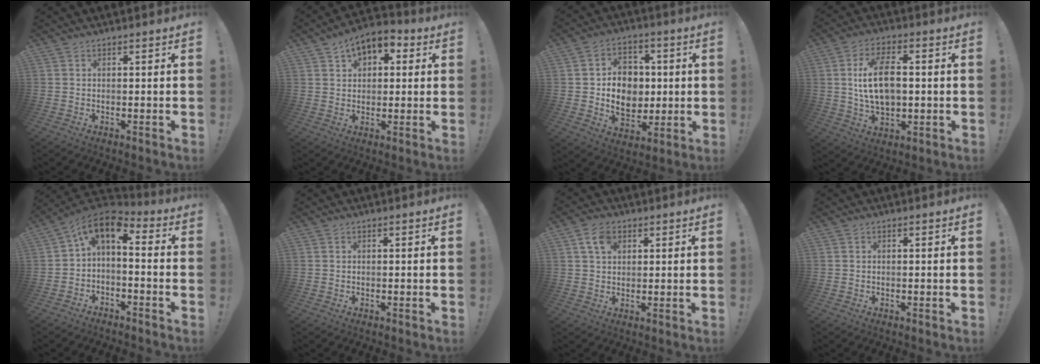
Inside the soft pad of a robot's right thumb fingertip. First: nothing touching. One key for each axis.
{"total": 7.4, "fx": 4.0, "fy": 4.8, "fz": 4.0, "tx": -0.055, "ty": -0.016, "tz": 0.074}
{"total": 13.3, "fx": 0.3, "fy": 10.9, "fz": 7.7, "tx": -0.126, "ty": -0.003, "tz": 0.012}
{"total": 13.6, "fx": 1.0, "fy": 8.0, "fz": 11.0, "tx": -0.193, "ty": 0.005, "tz": 0.018}
{"total": 5.7, "fx": 0.8, "fy": 2.8, "fz": 4.9, "tx": -0.083, "ty": -0.009, "tz": 0.019}
{"total": 0.0}
{"total": 5.9, "fx": 2.6, "fy": 3.8, "fz": 3.6, "tx": -0.064, "ty": 0.002, "tz": 0.050}
{"total": 0.0}